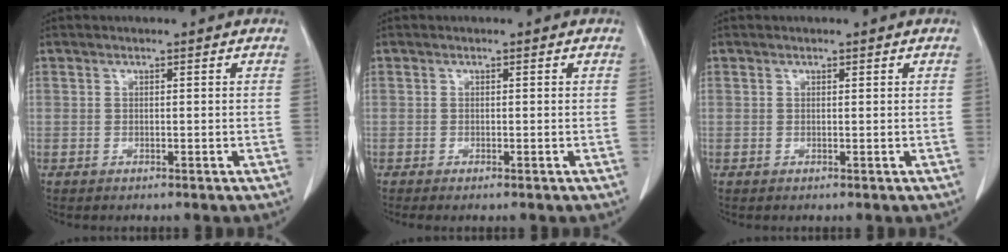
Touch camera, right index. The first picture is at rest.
{"total": 0.7, "force": [-0.4, 0.0, 0.5], "torque": [-0.010, -0.002, -0.009]}
{"total": 0.0}